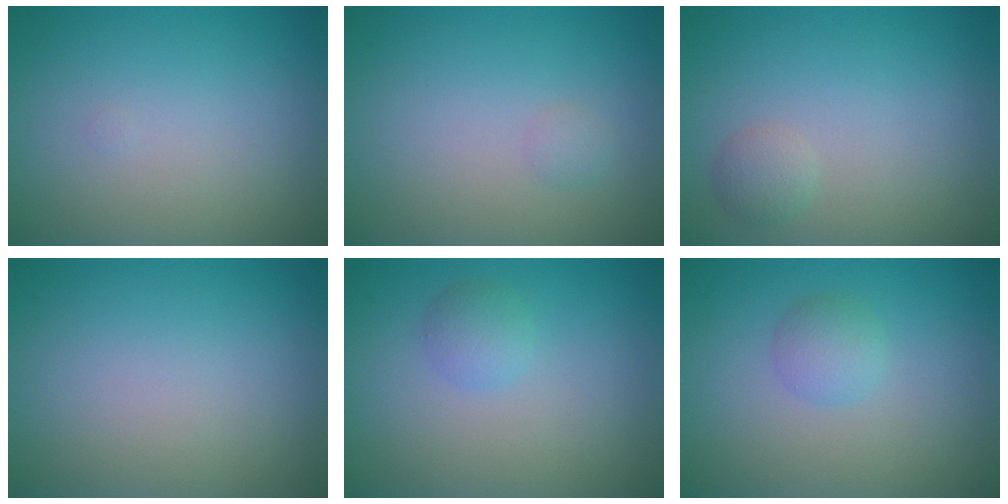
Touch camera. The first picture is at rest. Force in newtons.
{"total": 0.7, "press": 0.7, "slide": 0.0}
{"total": 1.3, "press": 1.3, "slide": 0.0}
{"total": 0.0}
{"total": 1.6, "press": 1.6, "slide": 0.1}
{"total": 1.7, "press": 1.7, "slide": 0.0}